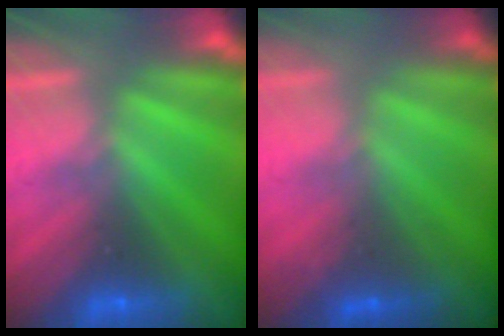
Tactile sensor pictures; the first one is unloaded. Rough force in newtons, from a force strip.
{"total": 1.8}